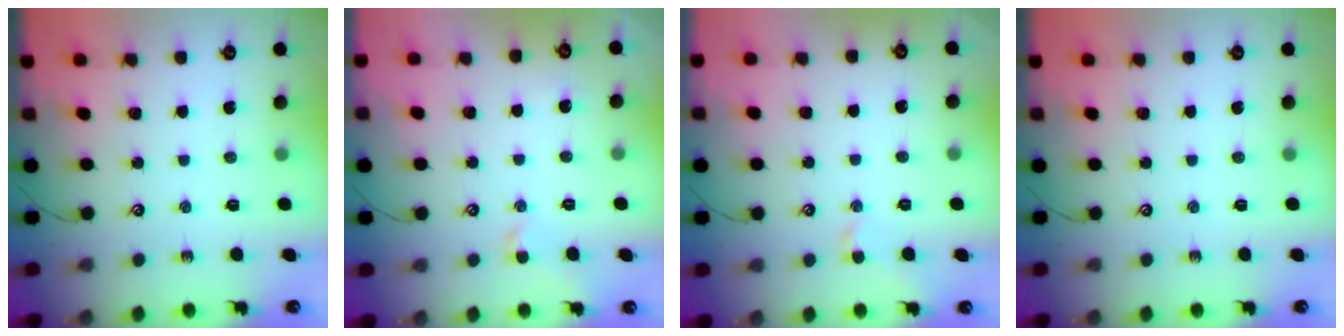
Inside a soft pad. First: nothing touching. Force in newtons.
{"total": 1.2, "press": 1.0, "slide": 0.6}
{"total": 0.0}
{"total": 0.0}